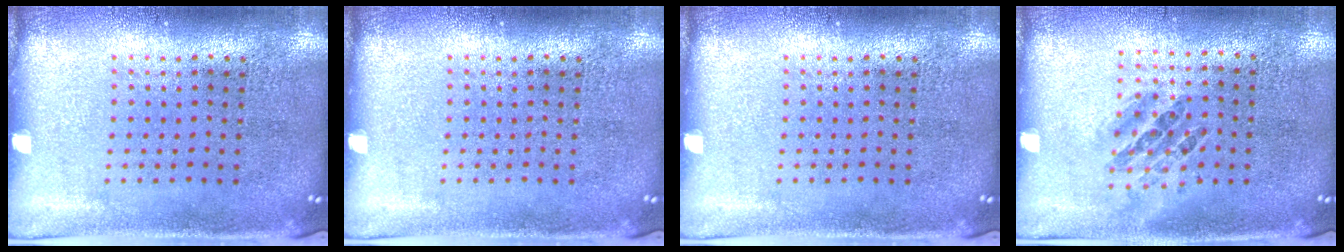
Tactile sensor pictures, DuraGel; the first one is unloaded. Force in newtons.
{"total": 0.0}
{"total": 0.0}
{"total": 0.9, "press": 0.8, "slide": 0.5}